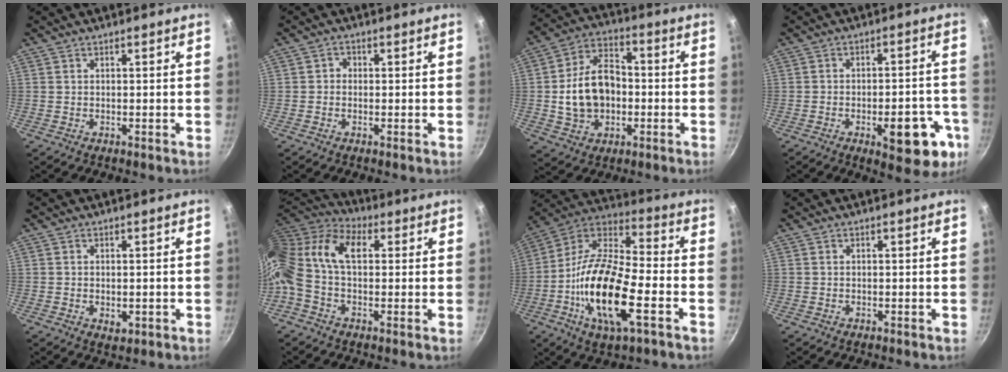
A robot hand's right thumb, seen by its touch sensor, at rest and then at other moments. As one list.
[{"total": 1.5, "force": [-0.3, 1.3, 0.6], "torque": [-0.004, 0.005, -0.010]}, {"total": 14.3, "force": [-1.3, 10.3, 9.8], "torque": [-0.146, 0.031, -0.023]}, {"total": 13.3, "force": [-5.3, 5.7, 10.7], "torque": [-0.093, 0.026, -0.063]}, {"total": 2.3, "force": [-0.4, 1.5, 1.7], "torque": [-0.025, -0.005, -0.003]}, {"total": 16.8, "force": [3.2, 9.5, 13.5], "torque": [-0.266, 0.031, 0.034]}, {"total": 20.8, "force": [-6.4, 7.7, 18.2], "torque": [-0.345, 0.029, -0.141]}, {"total": 0.0}]